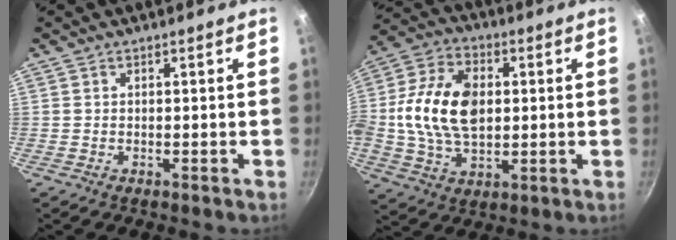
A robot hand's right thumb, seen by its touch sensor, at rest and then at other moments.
{"total": 17.0, "force": [1.1, 10.9, 13.0], "torque": [-0.233, 0.012, 0.010]}